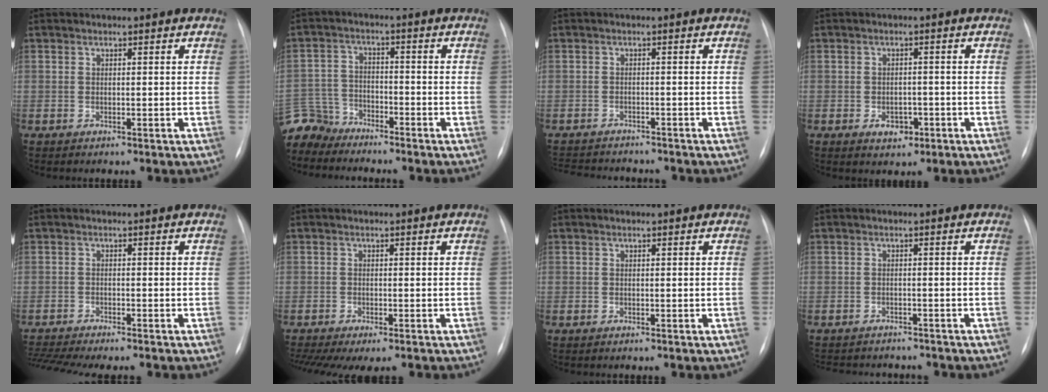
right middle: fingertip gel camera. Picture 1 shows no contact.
{"total": 8.0, "force": [-7.6, 2.6, -0.2], "torque": [-0.005, 0.004, -0.153]}
{"total": 8.8, "force": [-8.0, 2.4, 2.7], "torque": [-0.048, -0.001, -0.109]}
{"total": 3.1, "force": [-1.3, 2.1, 1.8], "torque": [-0.020, 0.003, -0.010]}
{"total": 8.4, "force": [-7.4, 0.3, 3.9], "torque": [-0.062, -0.003, -0.115]}
{"total": 8.2, "force": [-6.3, 2.1, 4.8], "torque": [-0.076, -0.001, -0.094]}
{"total": 0.0}
{"total": 7.7, "force": [-7.0, 2.6, 1.9], "torque": [-0.030, 0.001, -0.086]}